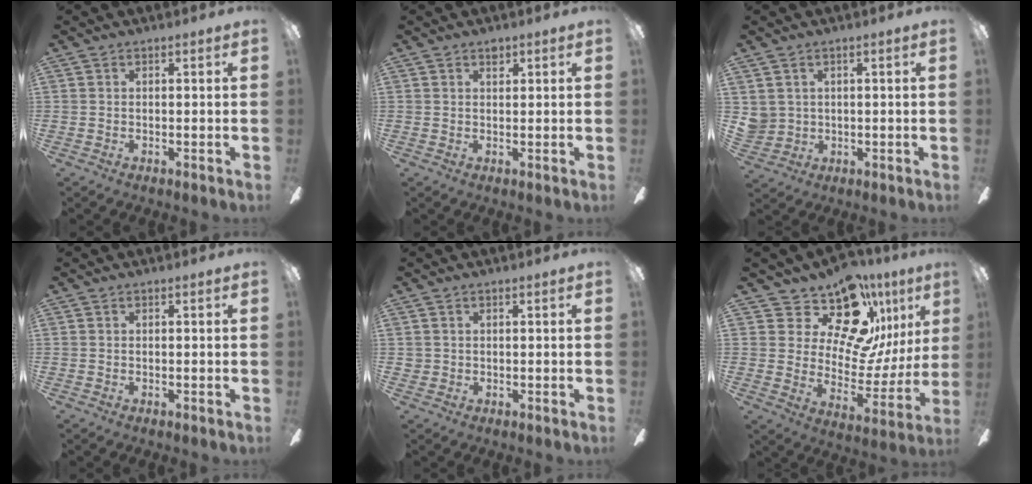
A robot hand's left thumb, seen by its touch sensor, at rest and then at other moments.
{"total": 1.7, "force": [1.2, 0.8, 0.7], "torque": [-0.008, -0.004, 0.022]}
{"total": 3.5, "force": [1.6, 3.2, 0.0], "torque": [-0.013, 0.003, 0.031]}
{"total": 0.0}
{"total": 1.1, "force": [0.5, 1.0, 0.1], "torque": [-0.002, 0.004, 0.009]}
{"total": 17.6, "force": [12.2, 9.1, 8.9], "torque": [-0.136, -0.093, 0.217]}